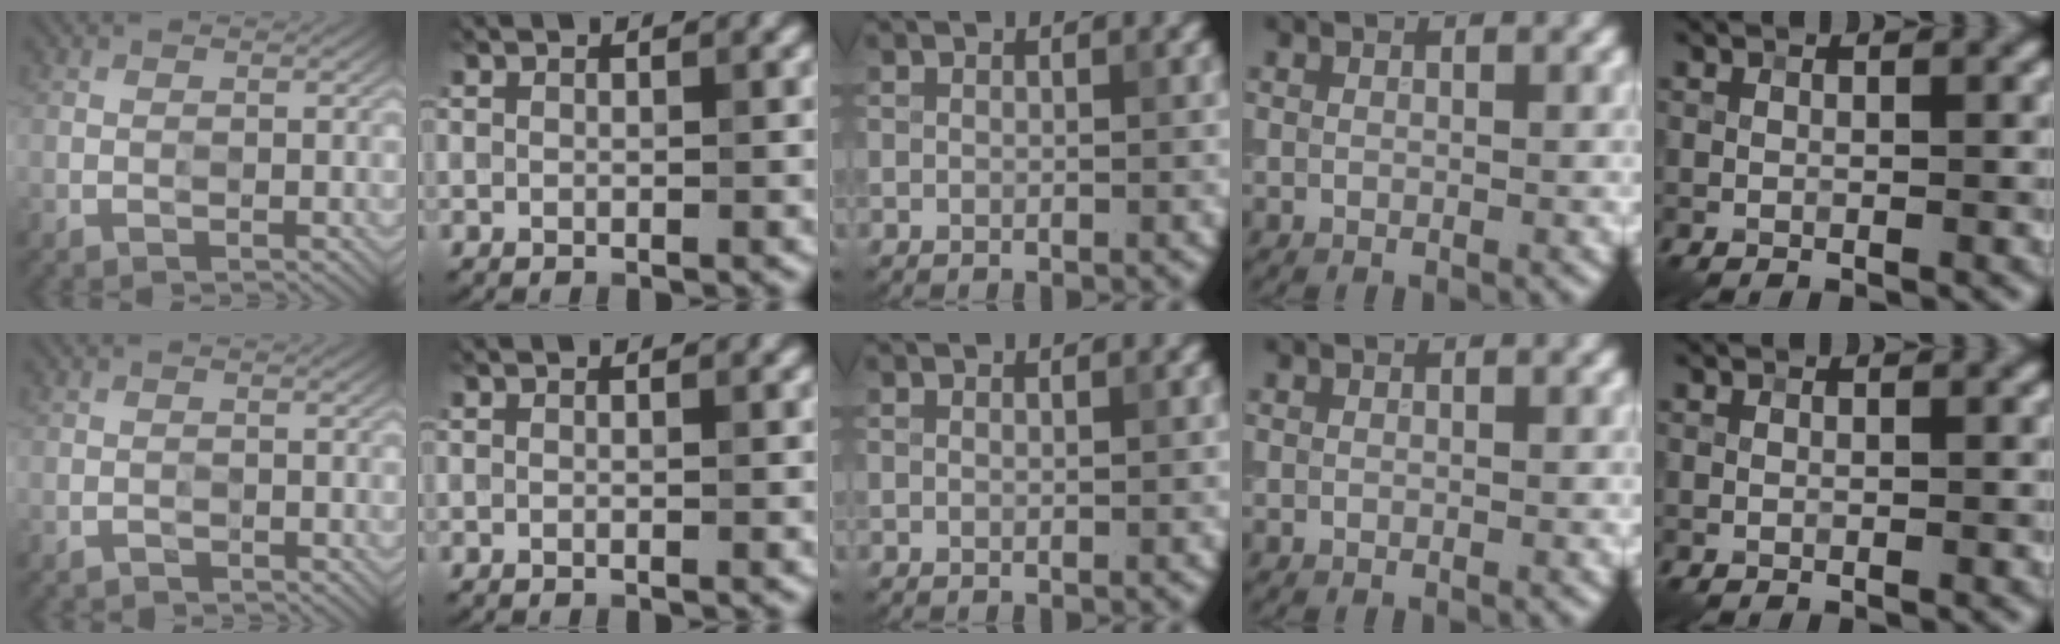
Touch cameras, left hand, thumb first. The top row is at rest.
{"thumb": {"total": 1.2, "force": [-1.0, 0.0, -0.7], "torque": [0.016, 0.001, -0.018]}}